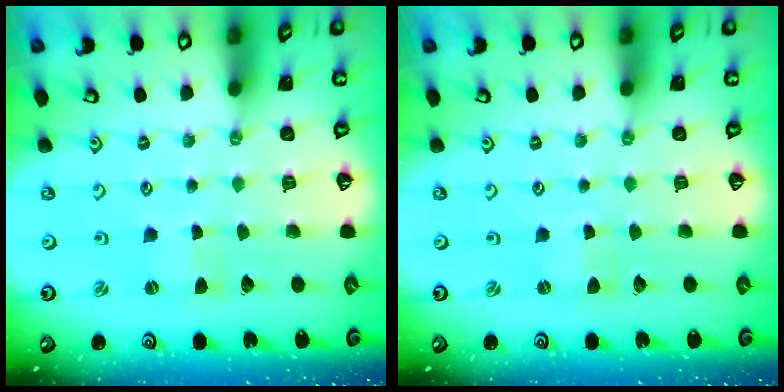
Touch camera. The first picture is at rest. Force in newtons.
{"total": 0.0}